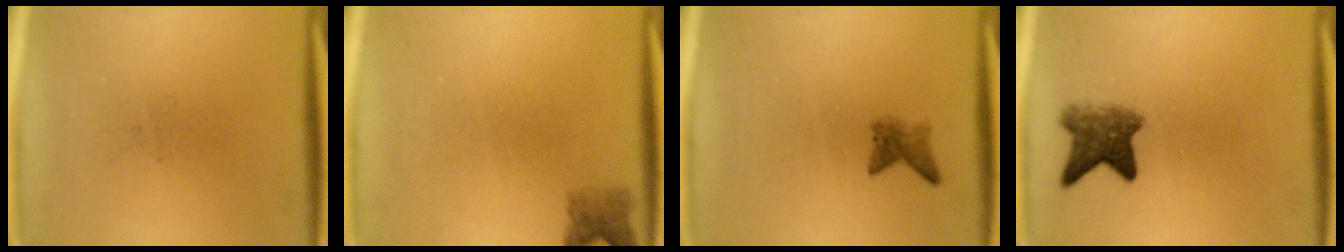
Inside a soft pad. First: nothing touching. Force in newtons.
{"total": 2.3}
{"total": 1.9}
{"total": 5.2}